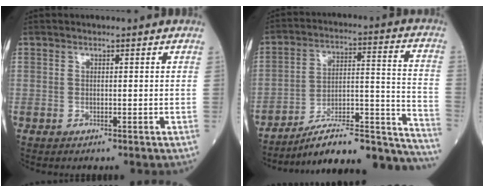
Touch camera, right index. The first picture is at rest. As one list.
[{"total": 22.9, "force": [-20.8, 2.6, 9.2], "torque": [-0.068, 0.042, -0.306]}]